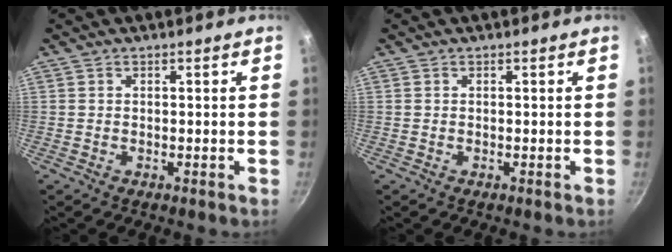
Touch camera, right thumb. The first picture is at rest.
{"total": 0.0}